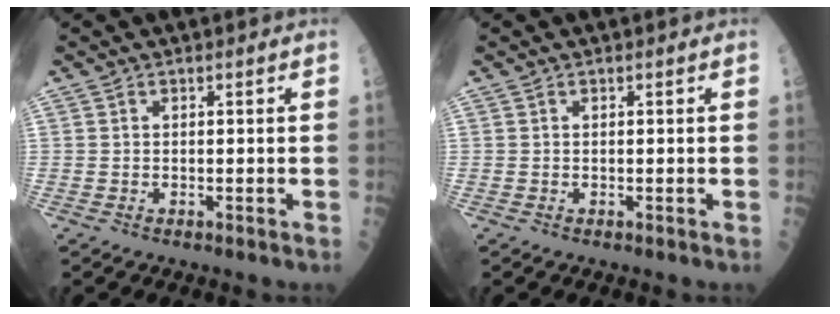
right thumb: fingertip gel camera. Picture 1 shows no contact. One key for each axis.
{"total": 0.0}